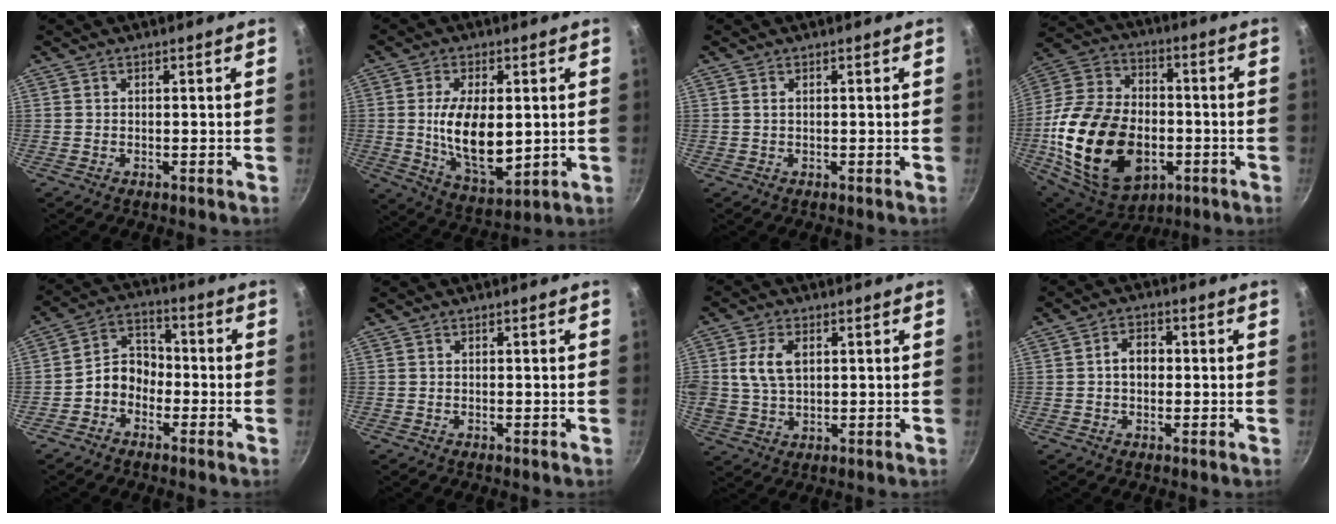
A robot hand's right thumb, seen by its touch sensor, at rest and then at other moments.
{"total": 14.3, "force": [0.4, 7.2, 12.3], "torque": [-0.208, -0.019, 0.018]}
{"total": 0.6, "force": [0.2, 0.3, 0.5], "torque": [-0.008, 0.002, 0.004]}
{"total": 27.6, "force": [-6.0, 18.1, 20.0], "torque": [-0.367, 0.024, -0.093]}
{"total": 7.2, "force": [-2.6, 5.6, 3.7], "torque": [-0.031, 0.040, -0.064]}
{"total": 0.0}
{"total": 7.6, "force": [1.7, 4.9, 5.5], "torque": [-0.102, -0.001, 0.031]}
{"total": 4.6, "force": [0.0, 3.4, 3.0], "torque": [-0.026, 0.013, -0.004]}